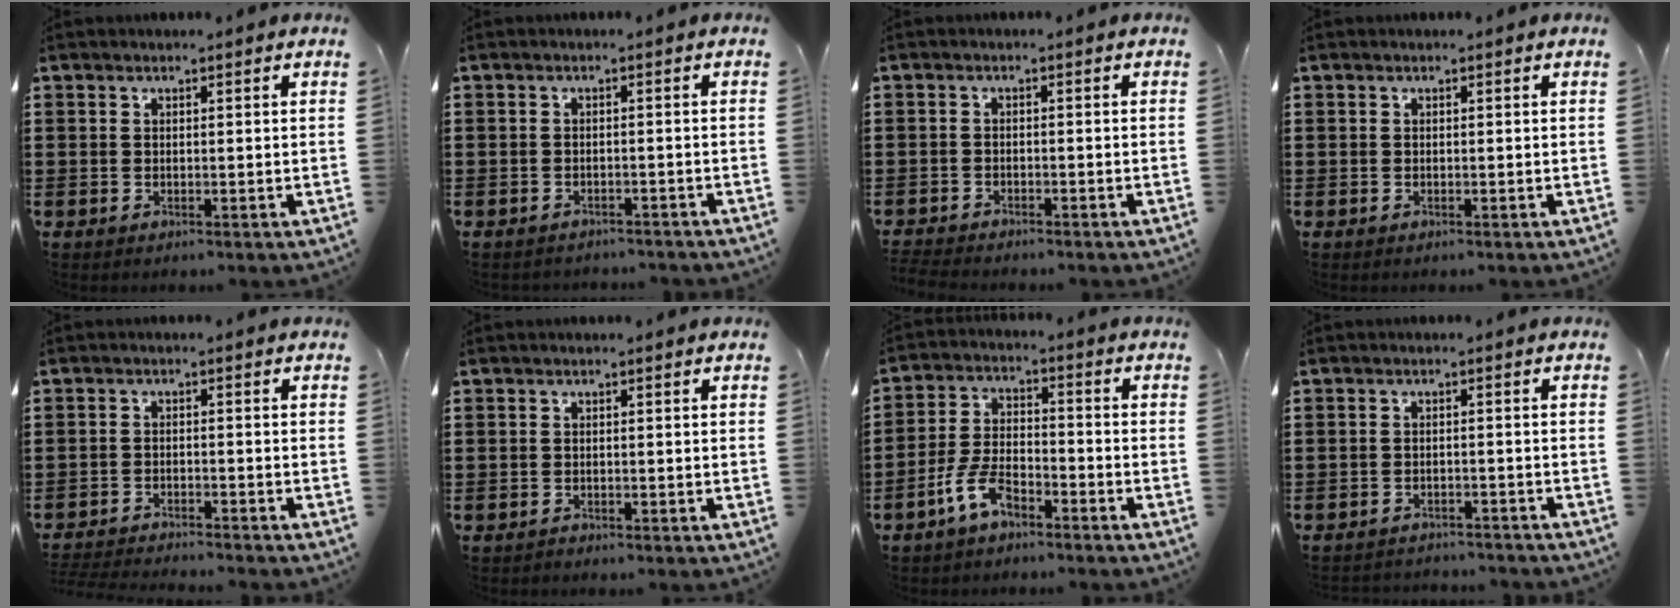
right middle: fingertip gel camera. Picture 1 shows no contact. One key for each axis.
{"total": 1.5, "fx": -1.4, "fy": 0.1, "fz": -0.1, "tx": -0.005, "ty": -0.001, "tz": -0.031}
{"total": 2.1, "fx": -2.1, "fy": 0.1, "fz": 0.0, "tx": -0.006, "ty": -0.003, "tz": -0.045}
{"total": 0.0}
{"total": 3.0, "fx": -3.0, "fy": -0.2, "fz": 0.1, "tx": -0.005, "ty": -0.003, "tz": -0.063}
{"total": 0.7, "fx": -0.7, "fy": 0.2, "fz": 0.0, "tx": -0.001, "ty": 0.003, "tz": -0.015}
{"total": 6.5, "fx": -4.5, "fy": 2.2, "fz": 4.1, "tx": -0.092, "ty": 0.004, "tz": -0.085}
{"total": 2.2, "fx": -2.2, "fy": 0.1, "fz": 0.0, "tx": -0.008, "ty": -0.003, "tz": -0.046}